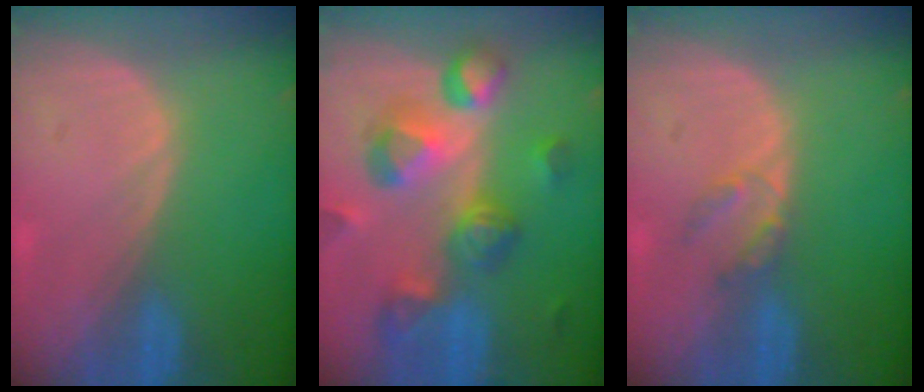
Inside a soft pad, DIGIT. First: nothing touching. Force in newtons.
{"total": 10.7, "press": 9.6, "slide": 4.7}
{"total": 2.5, "press": 2.5, "slide": 0.3}